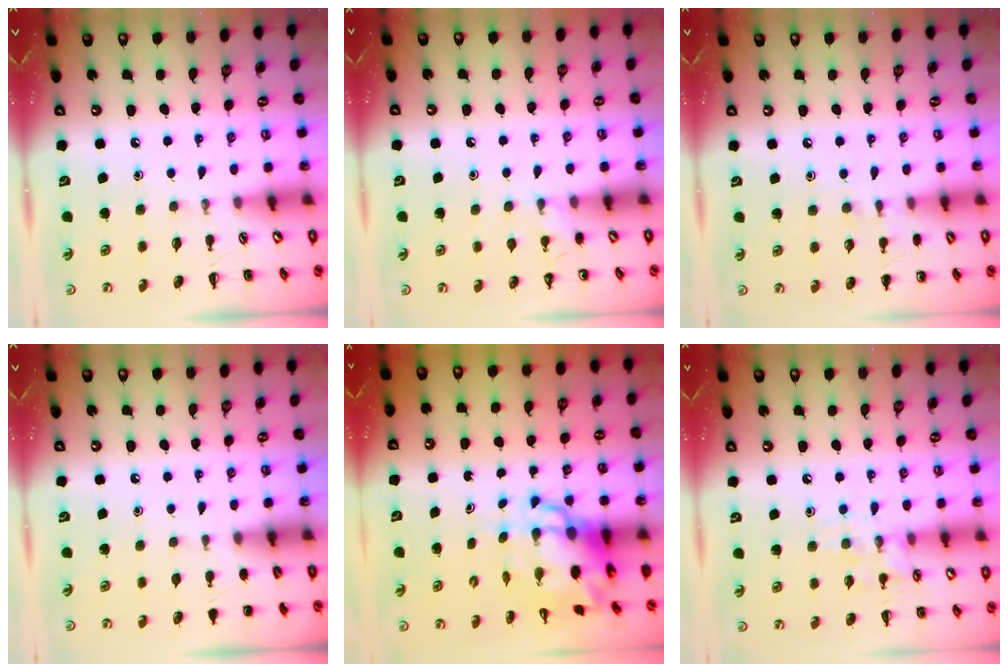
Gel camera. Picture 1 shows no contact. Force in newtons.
{"total": 4.1, "press": 4.0, "slide": 1.0}
{"total": 5.5, "press": 5.2, "slide": 1.7}
{"total": 1.1, "press": 1.1, "slide": 0.2}
{"total": 9.5, "press": 9.2, "slide": 2.4}
{"total": 9.5, "press": 9.5, "slide": 0.6}